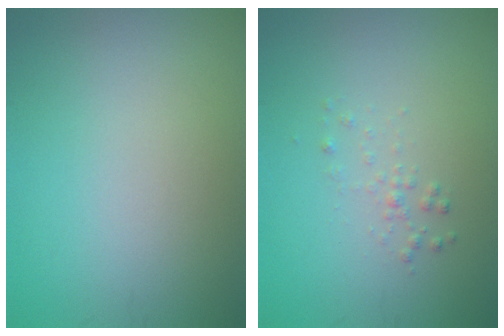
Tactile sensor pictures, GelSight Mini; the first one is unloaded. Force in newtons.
{"total": 0.9, "press": 0.9, "slide": 0.0}